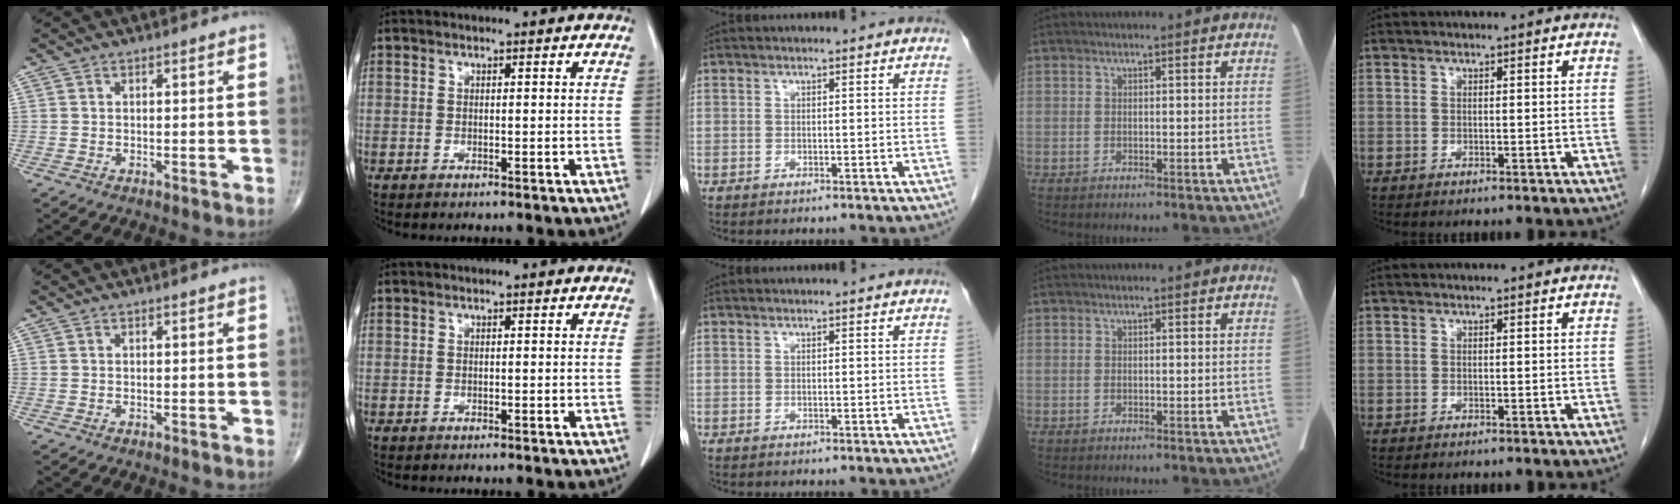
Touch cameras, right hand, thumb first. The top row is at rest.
{}